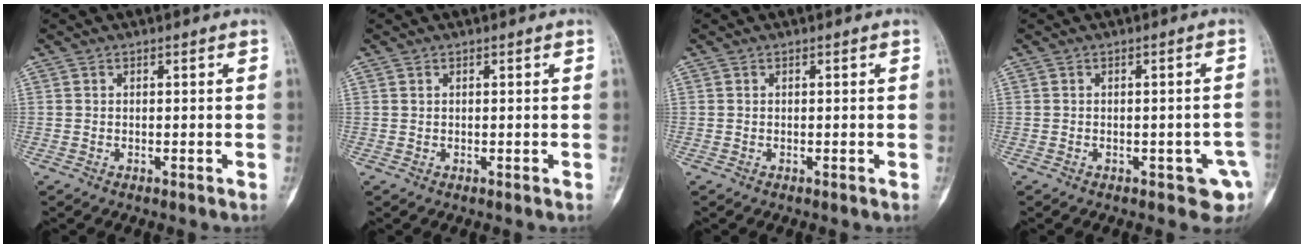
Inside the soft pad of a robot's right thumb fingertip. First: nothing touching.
{"total": 0.0}
{"total": 0.0}
{"total": 5.0, "force": [-2.0, 2.5, 3.8], "torque": [-0.023, 0.012, -0.018]}